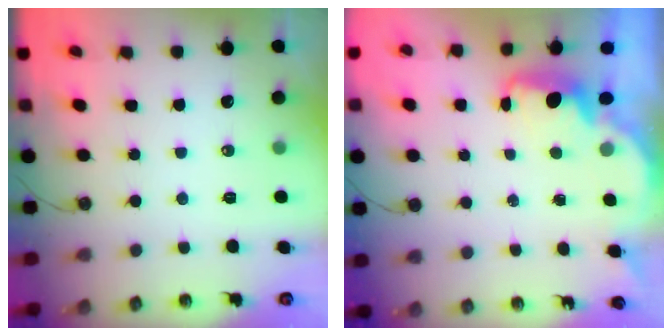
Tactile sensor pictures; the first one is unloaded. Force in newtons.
{"total": 2.3, "press": 2.2, "slide": 0.6}